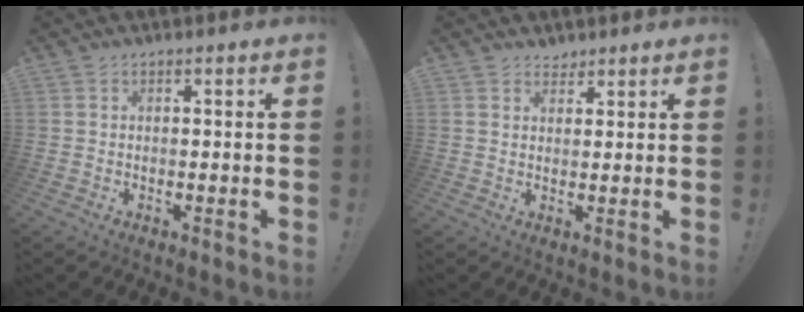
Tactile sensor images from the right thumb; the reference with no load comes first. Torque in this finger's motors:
{"motor_torque": [0.11, 0.03, -0.25, 0.10, -0.05]}